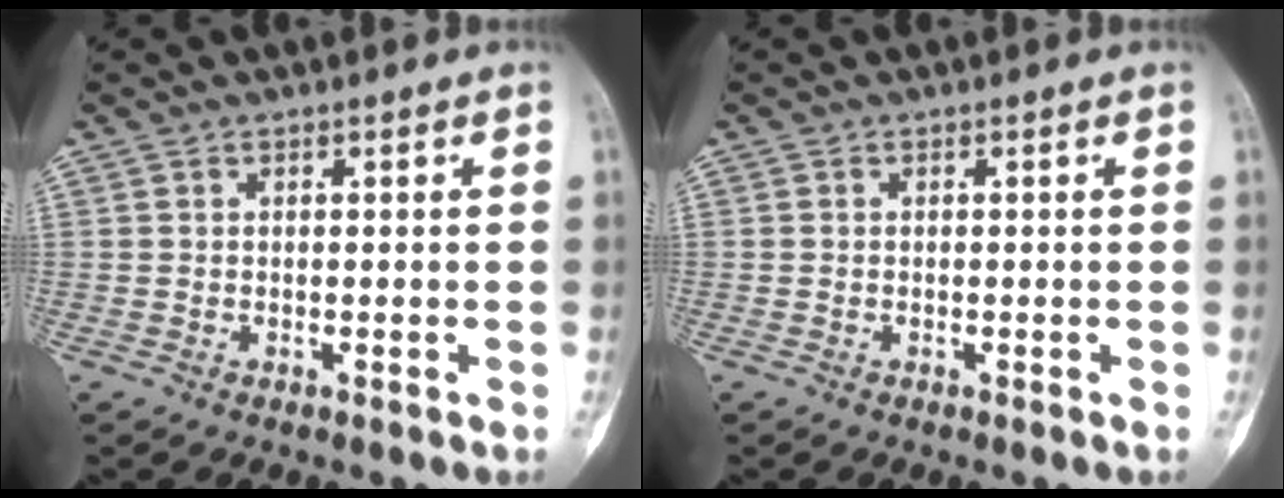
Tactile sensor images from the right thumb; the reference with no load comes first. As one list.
[{"total": 0.0}]